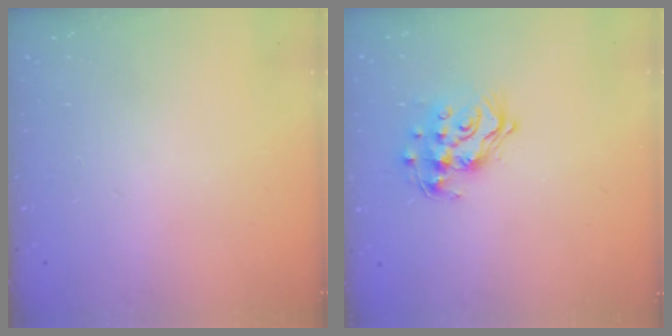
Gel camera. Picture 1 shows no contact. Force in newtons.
{"total": 14.1, "press": 14.0, "slide": 1.0}